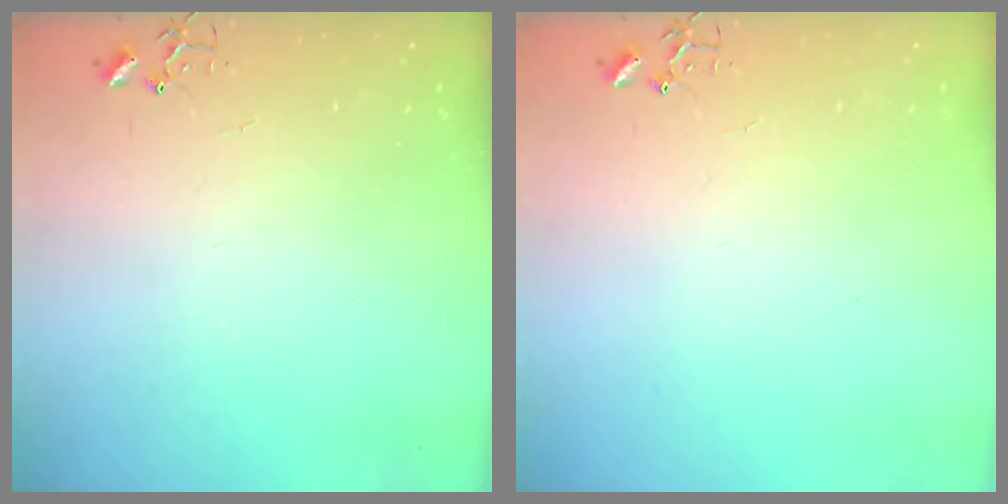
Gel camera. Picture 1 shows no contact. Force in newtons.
{"total": 0.0}